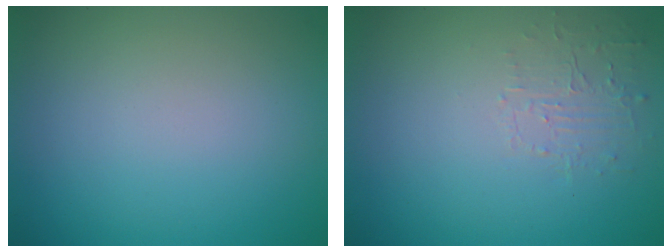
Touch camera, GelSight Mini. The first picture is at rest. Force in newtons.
{"total": 1.5, "press": 0.1, "slide": 1.5}